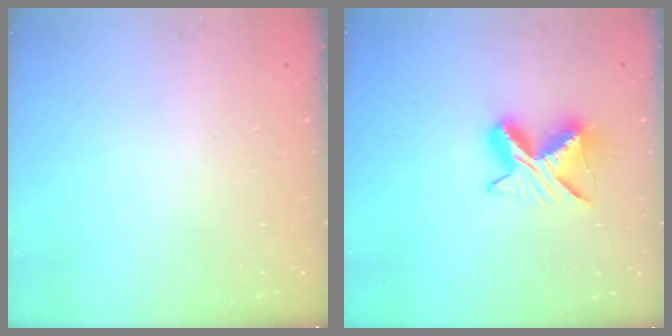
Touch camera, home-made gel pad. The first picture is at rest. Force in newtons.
{"total": 9.3, "press": 9.3, "slide": 0.2}